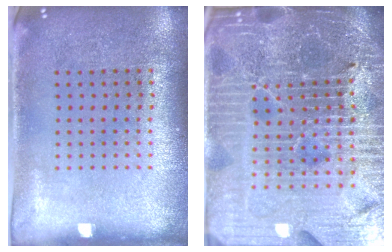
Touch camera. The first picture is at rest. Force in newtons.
{"total": 7.2, "press": 6.3, "slide": 3.6}